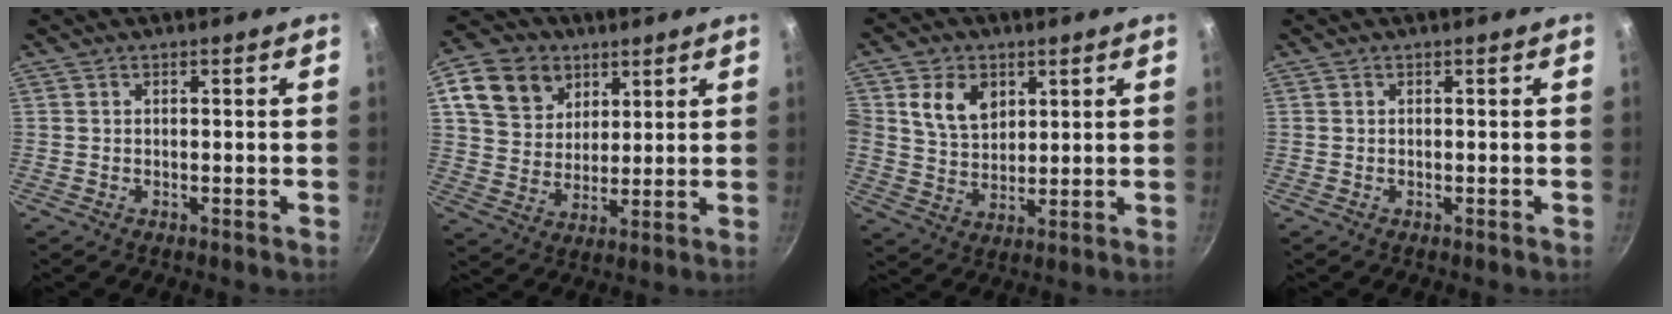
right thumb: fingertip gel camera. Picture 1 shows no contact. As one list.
[{"total": 13.0, "force": [6.0, 10.2, 5.5], "torque": [-0.077, -0.012, 0.104]}, {"total": 8.9, "force": [3.2, 6.7, 4.9], "torque": [-0.067, -0.016, 0.058]}, {"total": 0.0}]